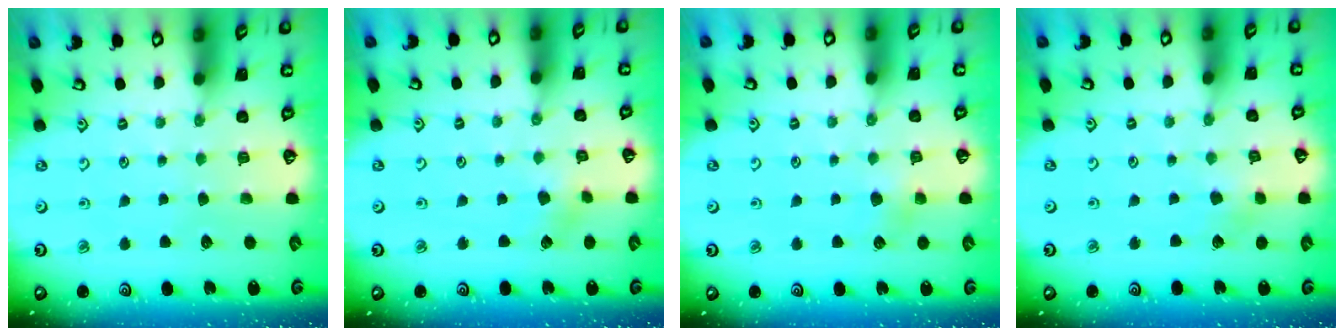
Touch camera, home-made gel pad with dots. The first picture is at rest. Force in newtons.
{"total": 2.7, "press": 2.7, "slide": 0.4}
{"total": 5.6, "press": 5.6, "slide": 0.4}
{"total": 3.4, "press": 3.3, "slide": 0.4}